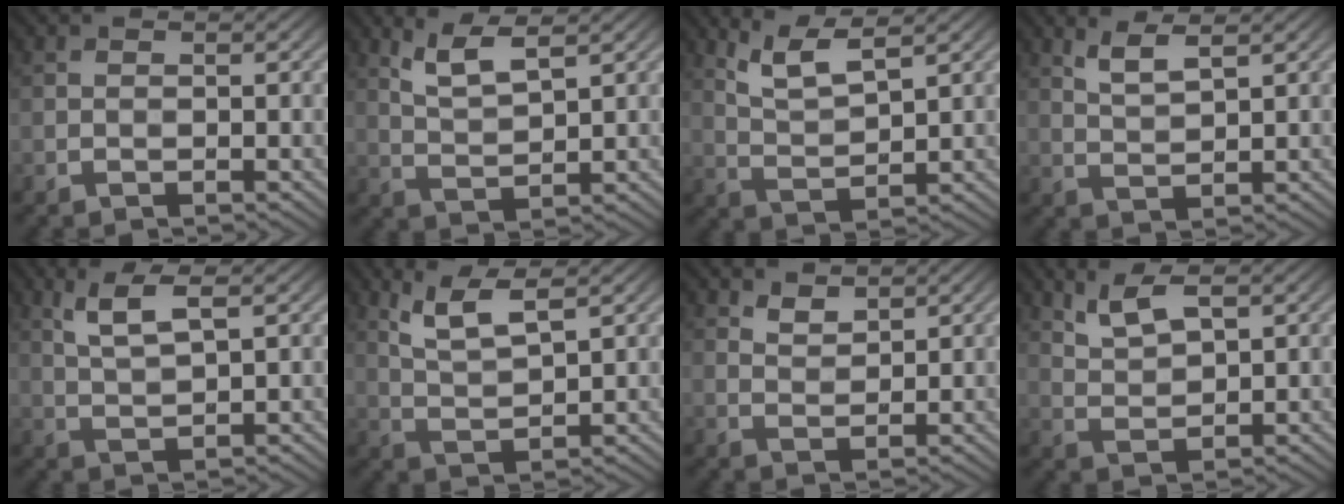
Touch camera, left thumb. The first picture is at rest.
{"total": 4.7, "force": [3.1, 1.1, 3.4], "torque": [-0.084, -0.002, 0.068]}
{"total": 5.5, "force": [3.8, 1.2, 3.7], "torque": [-0.091, -0.003, 0.084]}
{"total": 3.4, "force": [2.3, 0.7, 2.4], "torque": [-0.058, 0.000, 0.050]}
{"total": 4.4, "force": [2.4, 0.9, 3.6], "torque": [-0.089, 0.002, 0.054]}
{"total": 5.5, "force": [3.4, 1.2, 4.2], "torque": [-0.100, -0.001, 0.075]}
{"total": 2.4, "force": [2.0, 0.9, 1.0], "torque": [-0.022, -0.003, 0.043]}
{"total": 4.7, "force": [3.0, 1.6, 3.3], "torque": [-0.082, 0.001, 0.064]}